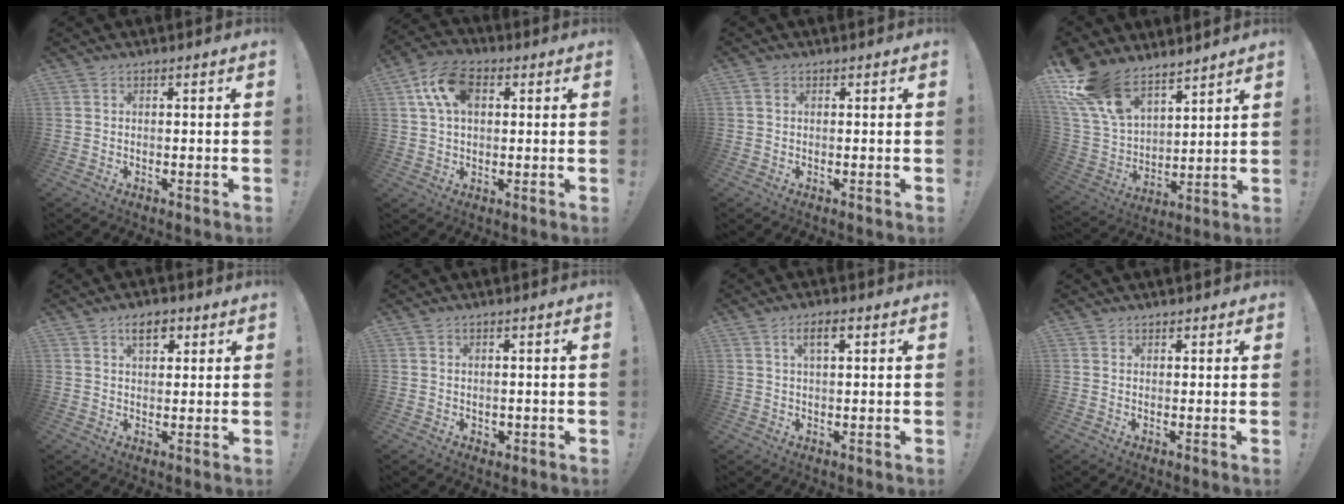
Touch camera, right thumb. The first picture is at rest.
{"total": 12.3, "force": [4.0, 7.4, 8.9], "torque": [-0.160, 0.008, 0.078]}
{"total": 1.1, "force": [0.4, 0.8, 0.5], "torque": [-0.016, 0.005, 0.009]}
{"total": 16.3, "force": [12.0, 8.4, 7.1], "torque": [-0.148, -0.077, 0.231]}
{"total": 5.0, "force": [2.5, 2.7, 3.4], "torque": [-0.039, -0.004, 0.041]}
{"total": 1.1, "force": [0.3, 1.0, 0.2], "torque": [0.002, -0.001, 0.005]}
{"total": 4.4, "force": [1.7, 1.6, 3.7], "torque": [-0.063, 0.001, 0.025]}
{"total": 0.8, "force": [0.6, 0.5, 0.0], "torque": [0.011, -0.003, 0.011]}